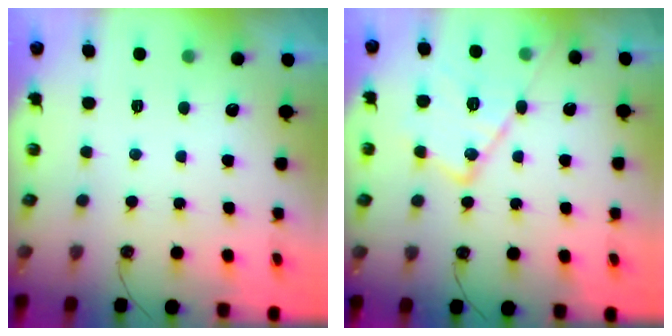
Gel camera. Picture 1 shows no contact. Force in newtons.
{"total": 15.9, "press": 15.9, "slide": 0.9}